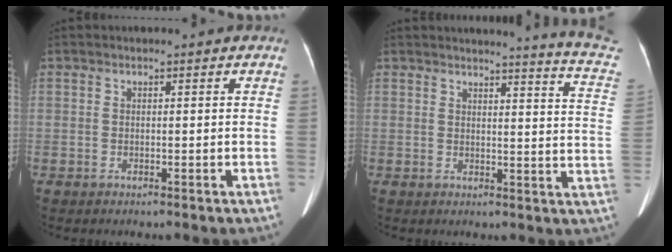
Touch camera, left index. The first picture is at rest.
{"total": 12.9, "force": [12.4, -1.3, 3.2], "torque": [-0.031, -0.105, 0.110]}